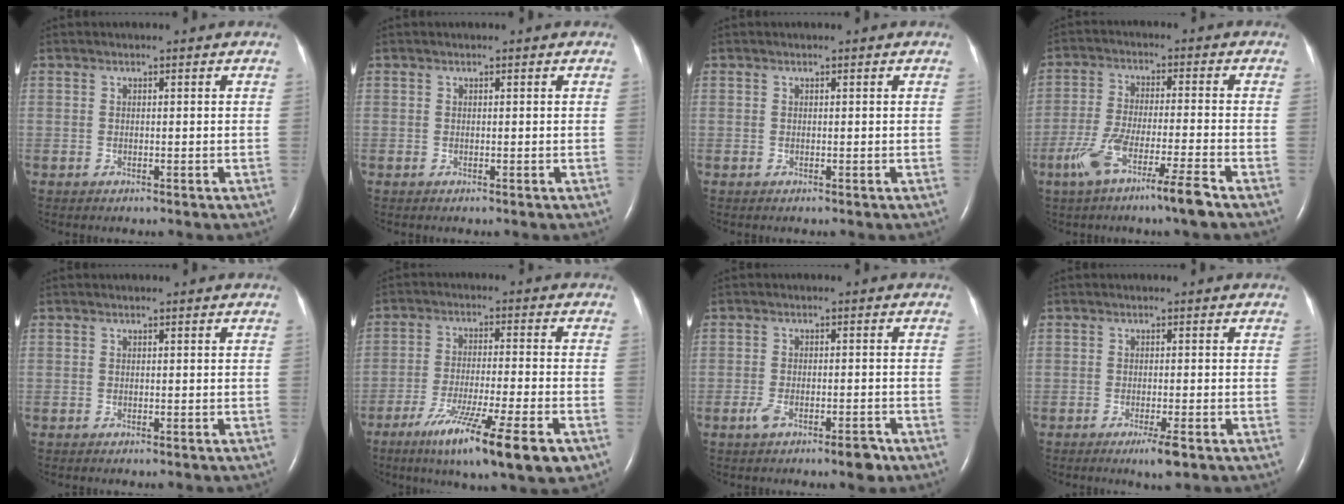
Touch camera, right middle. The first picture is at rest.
{"total": 0.0}
{"total": 0.0}
{"total": 9.0, "force": [-5.6, -0.3, 7.1], "torque": [-0.139, -0.016, -0.104]}
{"total": 0.0}
{"total": 14.8, "force": [-8.5, 0.6, 12.1], "torque": [-0.184, -0.041, -0.137]}
{"total": 4.5, "force": [-2.8, 1.2, 3.4], "torque": [-0.059, -0.001, -0.043]}
{"total": 3.0, "force": [-1.7, 0.1, 2.4], "torque": [-0.040, -0.008, -0.026]}